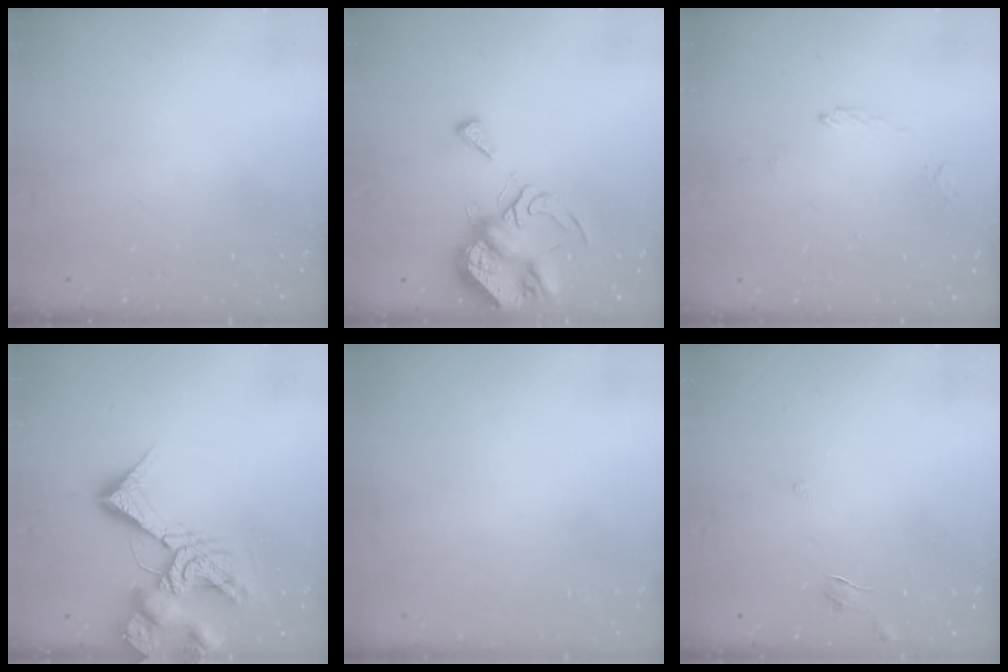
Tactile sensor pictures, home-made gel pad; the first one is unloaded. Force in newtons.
{"total": 8.4, "press": 8.4, "slide": 0.4}
{"total": 1.9, "press": 1.9, "slide": 0.5}
{"total": 15.5, "press": 15.4, "slide": 1.7}
{"total": 2.0, "press": 2.0, "slide": 0.1}
{"total": 3.9, "press": 3.9, "slide": 0.3}